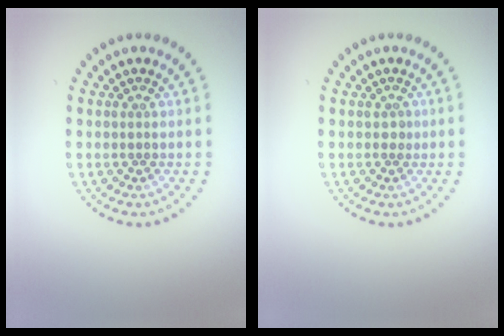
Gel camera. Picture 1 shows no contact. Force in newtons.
{"total": 0.7, "press": 0.4, "slide": 0.5}